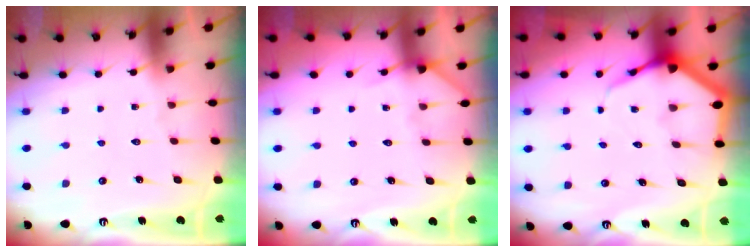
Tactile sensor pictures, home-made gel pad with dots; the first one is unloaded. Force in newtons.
{"total": 4.4, "press": 4.3, "slide": 0.6}
{"total": 5.9, "press": 5.9, "slide": 0.7}